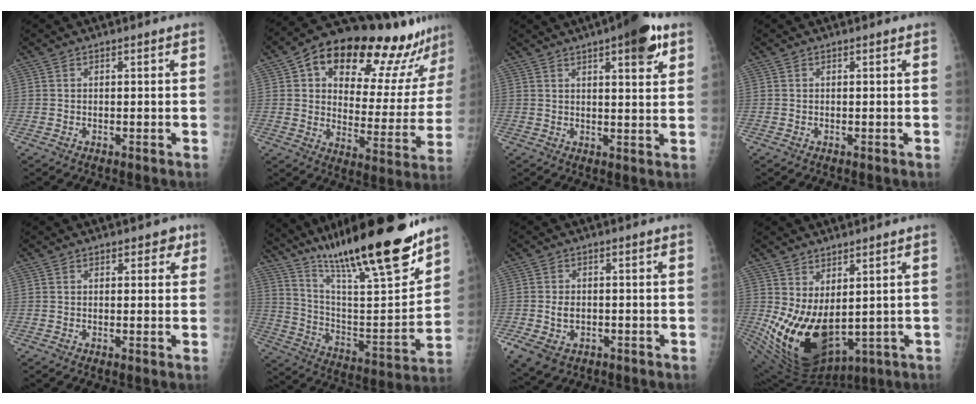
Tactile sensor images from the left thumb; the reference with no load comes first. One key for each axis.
{"total": 25.1, "fx": 17.1, "fy": 10.1, "fz": 15.3, "tx": -0.178, "ty": -0.049, "tz": 0.238}
{"total": 9.9, "fx": 5.3, "fy": 2.9, "fz": 7.8, "tx": -0.088, "ty": -0.018, "tz": 0.066}
{"total": 0.0}
{"total": 2.6, "fx": 1.4, "fy": 1.7, "fz": 1.3, "tx": 0.009, "ty": -0.002, "tz": 0.011}
{"total": 27.1, "fx": 20.5, "fy": 4.6, "fz": 17.0, "tx": -0.250, "ty": -0.083, "tz": 0.340}
{"total": 7.1, "fx": -1.9, "fy": 5.1, "fz": 4.5, "tx": -0.089, "ty": 0.006, "tz": -0.022}
{"total": 15.1, "fx": 1.0, "fy": 8.9, "fz": 12.2, "tx": -0.205, "ty": -0.039, "tz": 0.053}